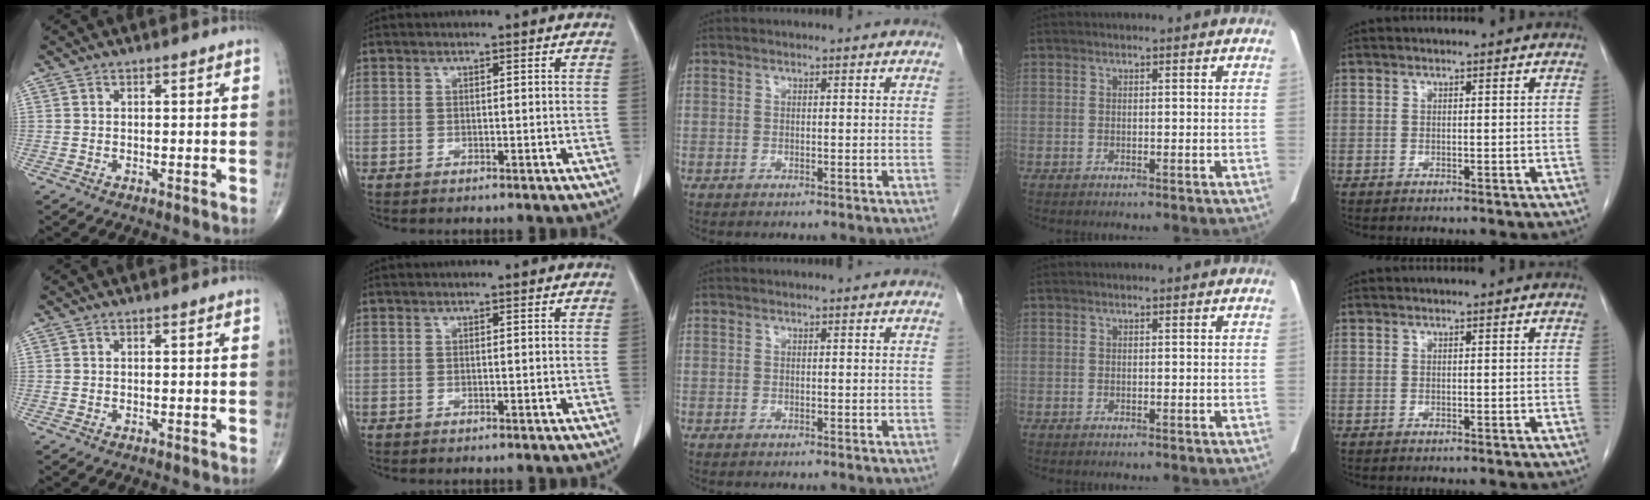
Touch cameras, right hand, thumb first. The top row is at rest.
{}